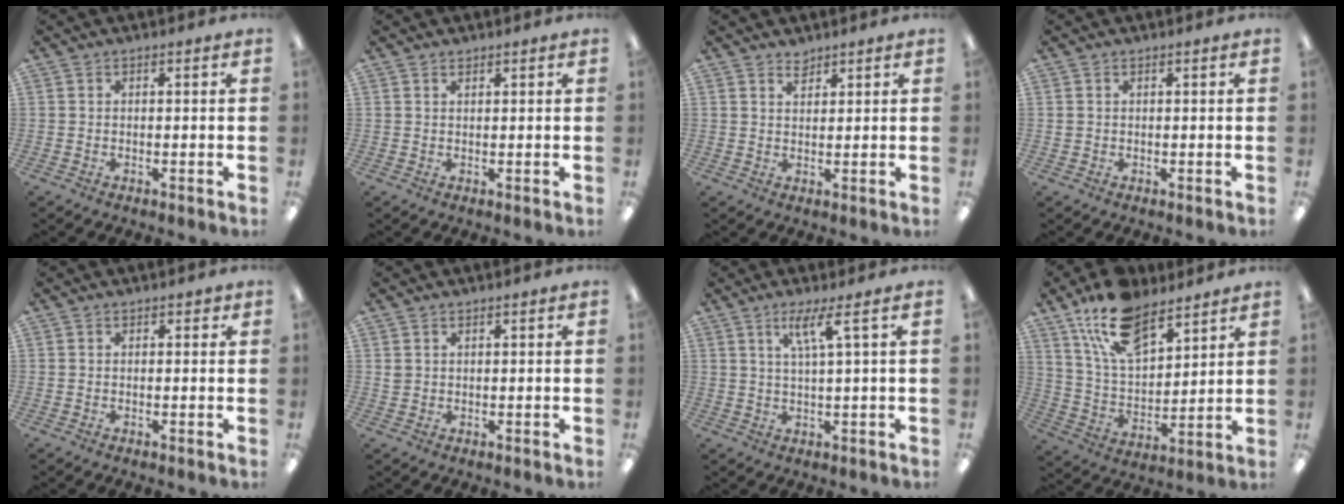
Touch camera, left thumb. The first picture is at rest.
{"total": 0.8, "force": [0.7, 0.2, 0.2], "torque": [-0.005, 0.000, 0.014]}
{"total": 2.2, "force": [2.1, 0.7, 0.4], "torque": [-0.003, -0.009, 0.037]}
{"total": 0.6, "force": [0.3, 0.5, 0.2], "torque": [-0.004, 0.003, 0.005]}
{"total": 0.9, "force": [0.5, 0.7, 0.4], "torque": [-0.009, 0.004, 0.008]}
{"total": 1.3, "force": [0.8, 0.8, 0.5], "torque": [-0.012, 0.002, 0.015]}
{"total": 5.6, "force": [2.6, 0.1, 4.9], "torque": [-0.104, -0.001, 0.041]}
{"total": 16.9, "force": [11.7, 8.1, 9.1], "torque": [-0.176, -0.048, 0.215]}